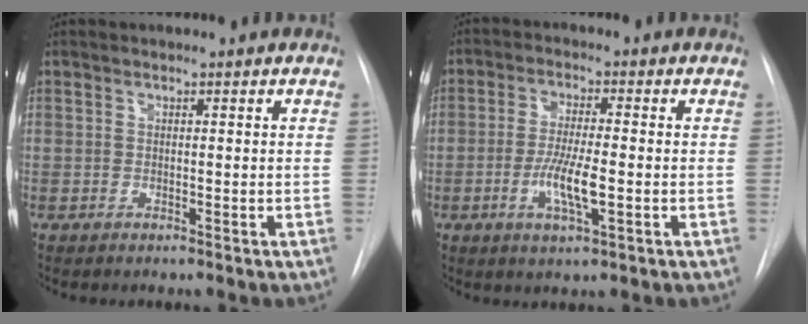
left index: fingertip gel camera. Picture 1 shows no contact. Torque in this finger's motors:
{"motor_torque": [0.79, 0.01, 0.32, 0.12]}